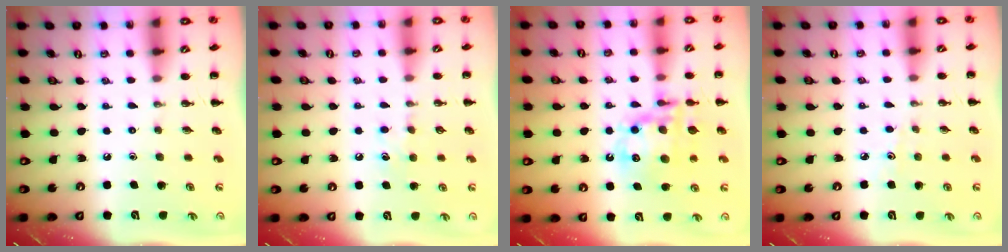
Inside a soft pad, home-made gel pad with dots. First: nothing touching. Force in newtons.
{"total": 4.9, "press": 4.6, "slide": 1.5}
{"total": 15.2, "press": 14.8, "slide": 3.6}
{"total": 2.8, "press": 2.6, "slide": 0.9}